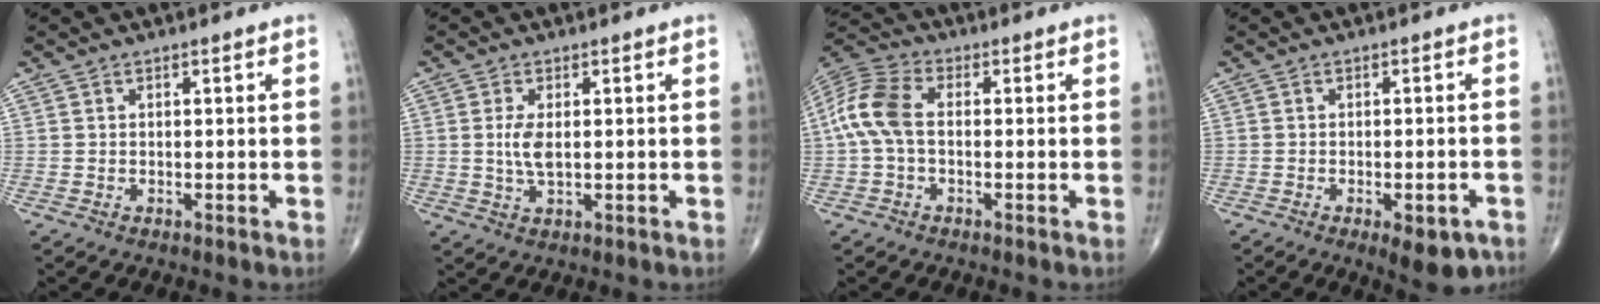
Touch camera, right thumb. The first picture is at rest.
{"total": 4.1, "force": [0.3, 1.9, 3.7], "torque": [-0.078, -0.006, 0.010]}
{"total": 9.4, "force": [-0.2, 5.5, 7.6], "torque": [-0.172, 0.026, -0.013]}
{"total": 6.6, "force": [-3.4, 2.6, 5.0], "torque": [-0.057, 0.008, -0.039]}